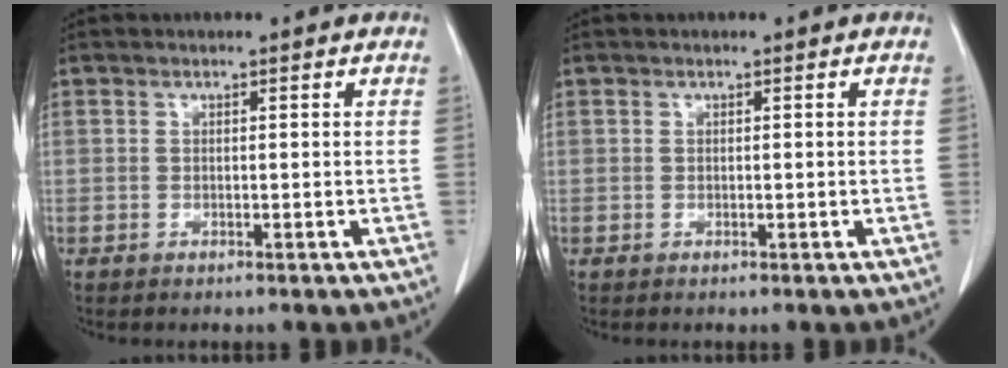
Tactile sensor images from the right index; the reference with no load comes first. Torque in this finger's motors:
{"motor_torque": [0.00, 0.09, 0.04, 0.01]}